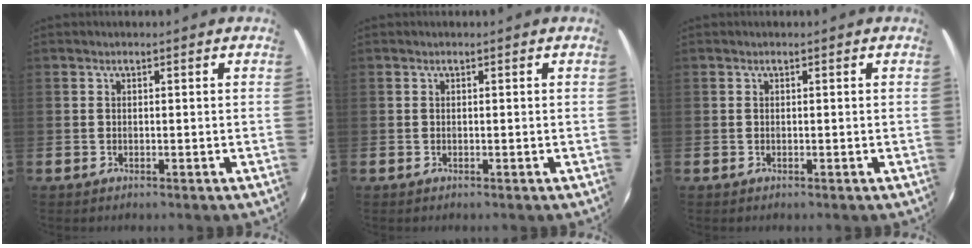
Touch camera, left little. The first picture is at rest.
{"total": 0.0}
{"total": 0.0}